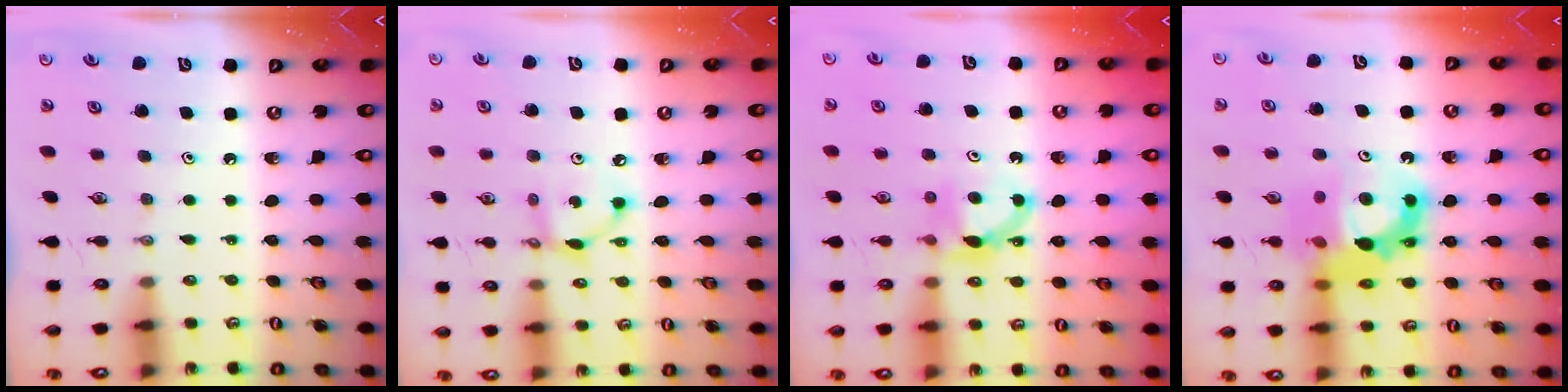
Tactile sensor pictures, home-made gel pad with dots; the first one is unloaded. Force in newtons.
{"total": 8.1, "press": 8.1, "slide": 0.3}
{"total": 8.1, "press": 8.1, "slide": 0.1}
{"total": 15.1, "press": 15.0, "slide": 1.8}